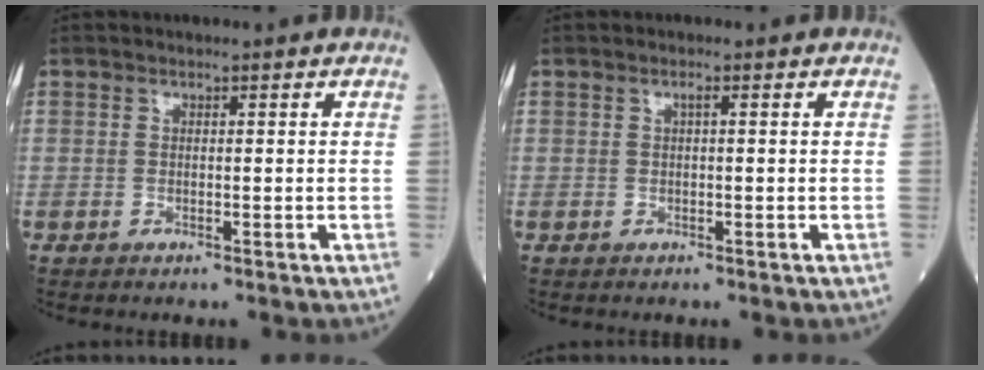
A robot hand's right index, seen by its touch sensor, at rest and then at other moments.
{"total": 0.6, "force": [0.1, 0.0, 0.6], "torque": [-0.011, 0.001, 0.002]}